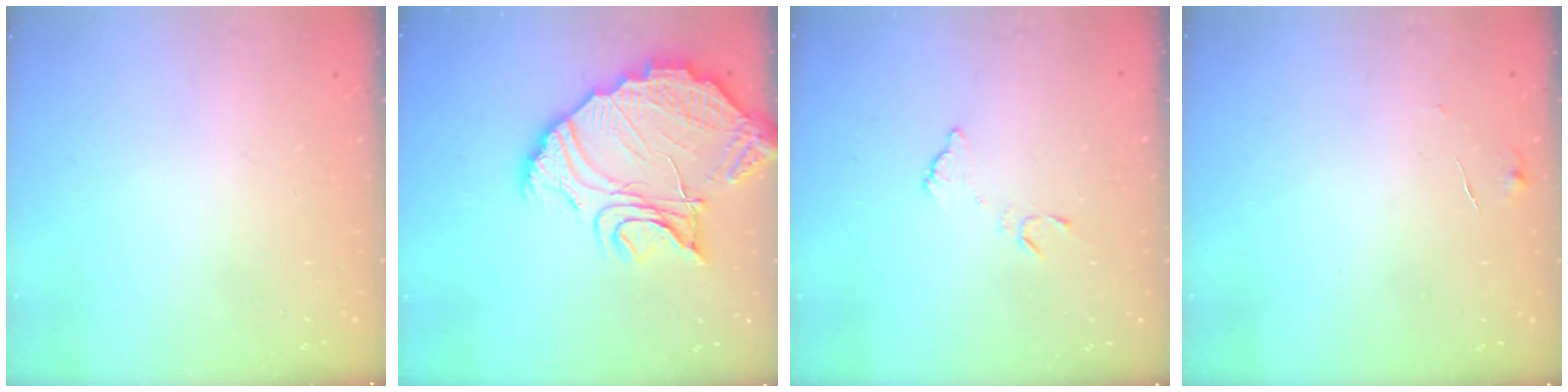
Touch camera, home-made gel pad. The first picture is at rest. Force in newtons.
{"total": 21.1, "press": 21.1, "slide": 1.6}
{"total": 5.8, "press": 5.8, "slide": 0.4}
{"total": 5.4, "press": 5.4, "slide": 0.3}